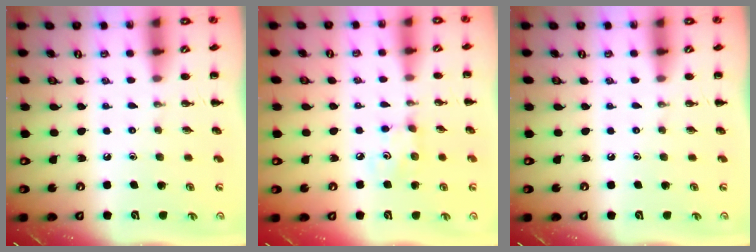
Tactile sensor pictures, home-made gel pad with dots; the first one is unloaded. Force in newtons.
{"total": 3.1, "press": 3.0, "slide": 0.6}
{"total": 0.0}